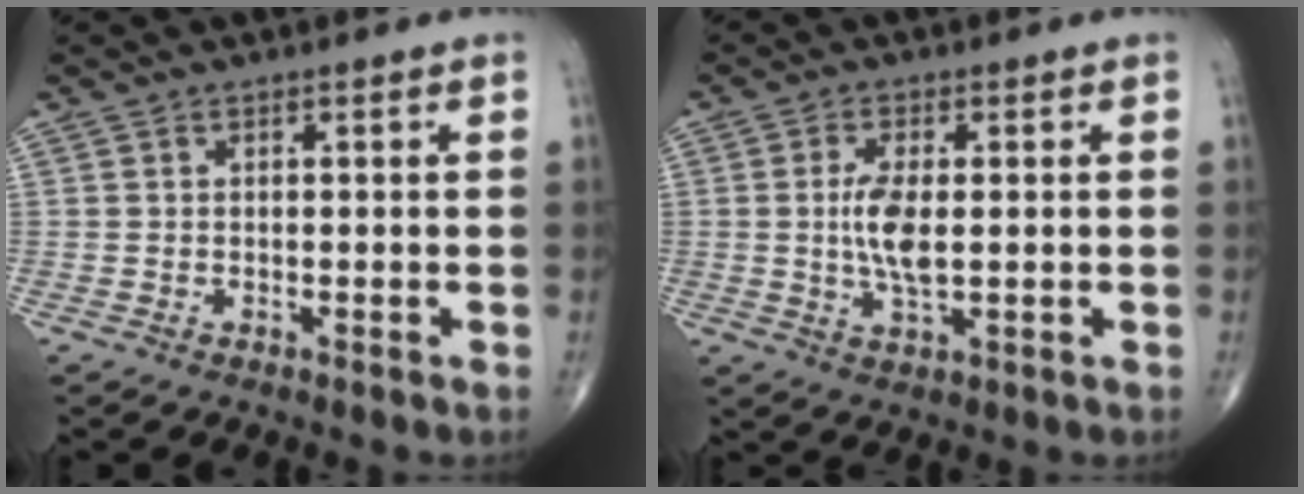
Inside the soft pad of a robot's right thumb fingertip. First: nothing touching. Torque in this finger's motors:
{"motor_torque": [1.52, 1.39, 1.30, -0.31, 0.09]}